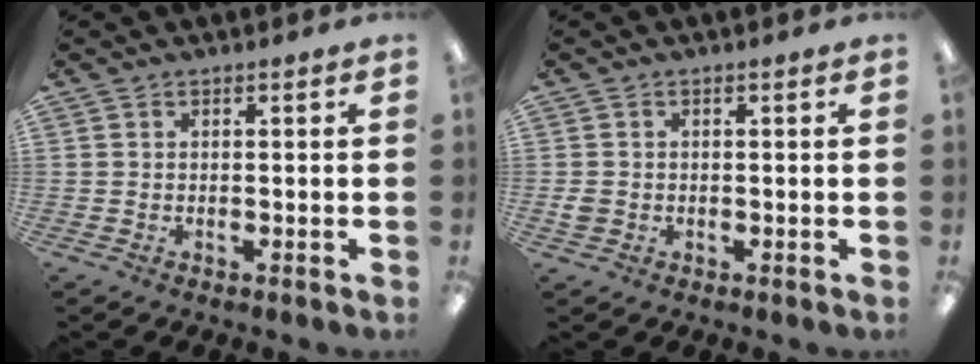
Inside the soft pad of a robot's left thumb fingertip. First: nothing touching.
{"total": 1.9, "force": [-0.1, 1.7, 0.8], "torque": [-0.006, 0.001, -0.004]}